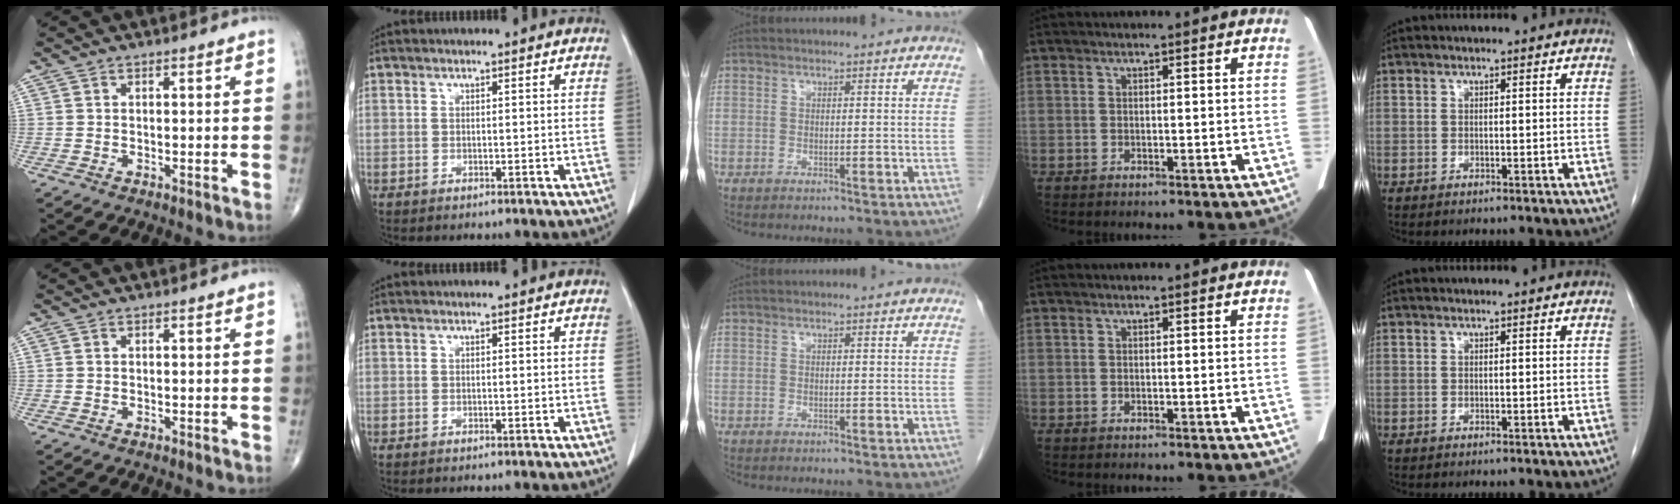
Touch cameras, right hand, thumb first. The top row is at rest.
{}